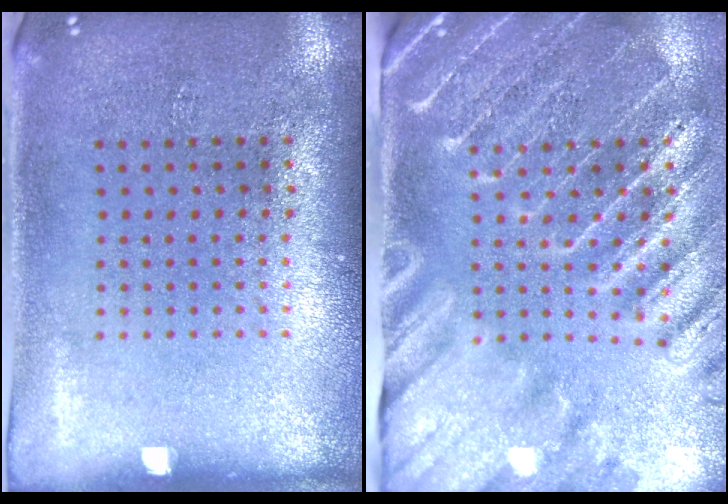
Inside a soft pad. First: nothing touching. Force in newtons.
{"total": 3.8, "press": 3.2, "slide": 1.9}